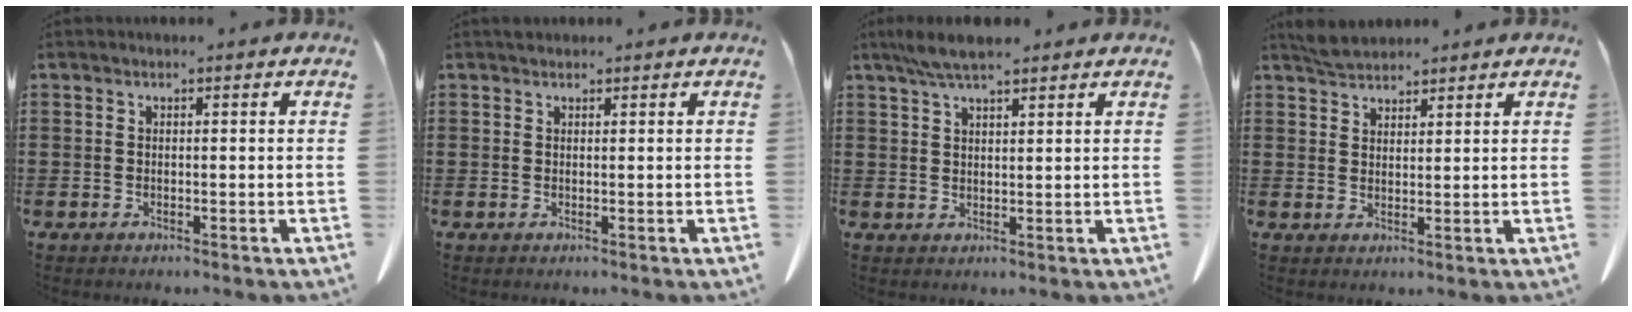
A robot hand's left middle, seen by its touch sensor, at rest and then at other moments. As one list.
[{"total": 0.6, "force": [0.5, 0.3, 0.1], "torque": [-0.004, 0.000, 0.012]}, {"total": 4.7, "force": [3.6, 1.0, 2.9], "torque": [-0.065, -0.004, 0.067]}, {"total": 2.9, "force": [2.8, 0.6, 0.6], "torque": [-0.020, -0.003, 0.054]}]